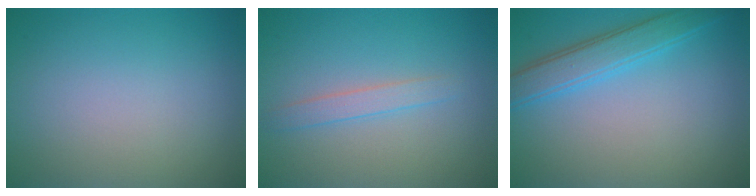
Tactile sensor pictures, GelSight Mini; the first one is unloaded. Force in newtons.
{"total": 1.6, "press": 1.6, "slide": 0.1}
{"total": 3.5, "press": 3.5, "slide": 0.2}